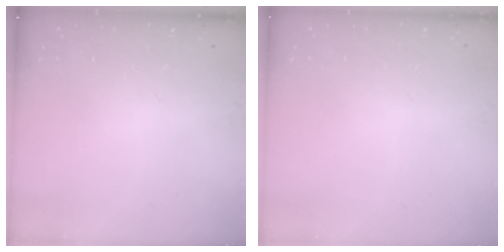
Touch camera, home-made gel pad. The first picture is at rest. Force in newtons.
{"total": 0.0}